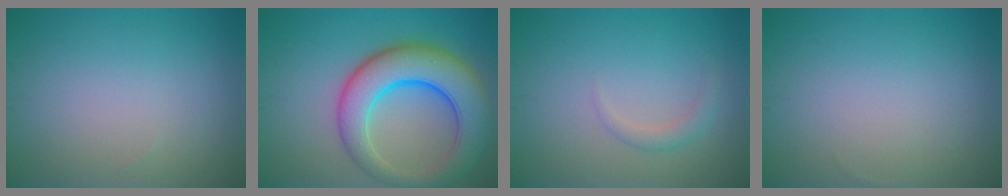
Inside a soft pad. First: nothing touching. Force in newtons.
{"total": 9.2, "press": 9.2, "slide": 0.6}
{"total": 1.4, "press": 1.4, "slide": 0.1}
{"total": 0.0}